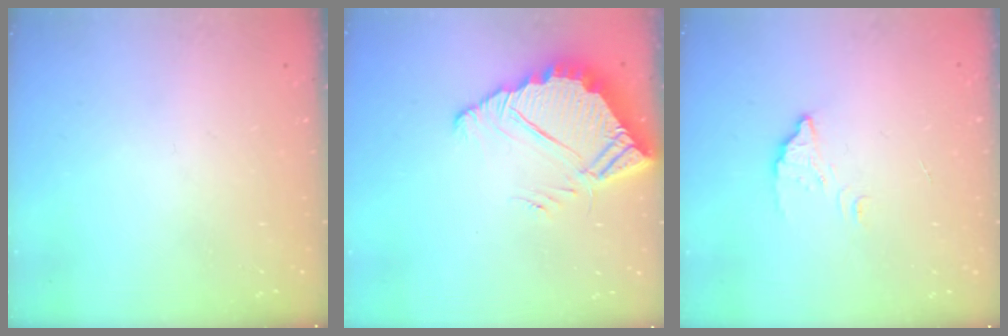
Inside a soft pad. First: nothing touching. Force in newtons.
{"total": 7.6, "press": 7.6, "slide": 0.8}
{"total": 3.5, "press": 3.5, "slide": 0.5}